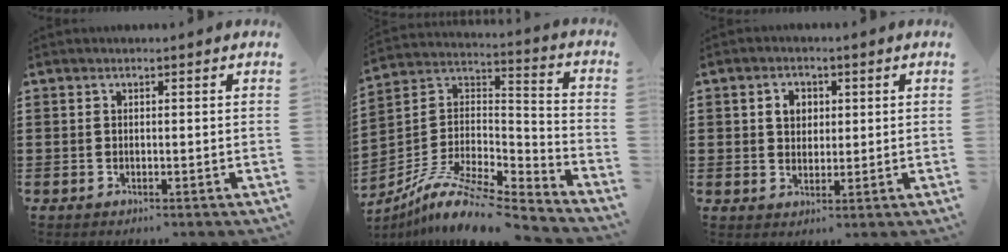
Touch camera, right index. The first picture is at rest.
{"total": 11.1, "force": [-9.1, 2.7, 5.7], "torque": [-0.110, 0.013, -0.178]}
{"total": 3.1, "force": [0.8, 2.6, 1.6], "torque": [-0.041, 0.013, 0.011]}